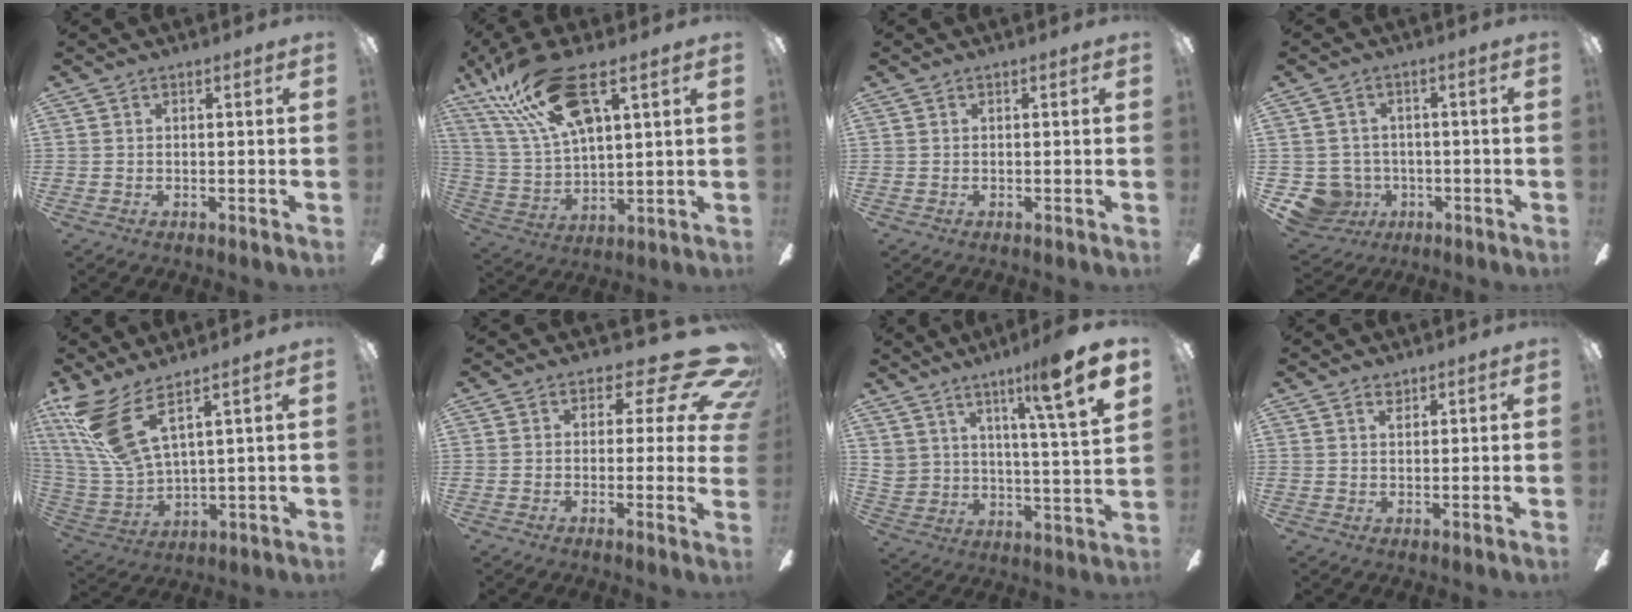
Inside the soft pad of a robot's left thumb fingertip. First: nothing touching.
{"total": 20.2, "force": [11.4, 7.3, 14.9], "torque": [-0.293, -0.037, 0.197]}
{"total": 0.0}
{"total": 7.6, "force": [-2.1, 7.2, 1.4], "torque": [-0.061, 0.009, -0.035]}
{"total": 15.2, "force": [8.6, 5.3, 11.4], "torque": [-0.260, -0.040, 0.155]}
{"total": 13.2, "force": [7.1, 5.7, 9.6], "torque": [-0.120, -0.049, 0.119]}
{"total": 13.9, "force": [10.9, 1.3, 8.6], "torque": [-0.140, -0.076, 0.170]}
{"total": 2.0, "force": [1.5, 1.1, 0.7], "torque": [0.001, -0.006, 0.025]}